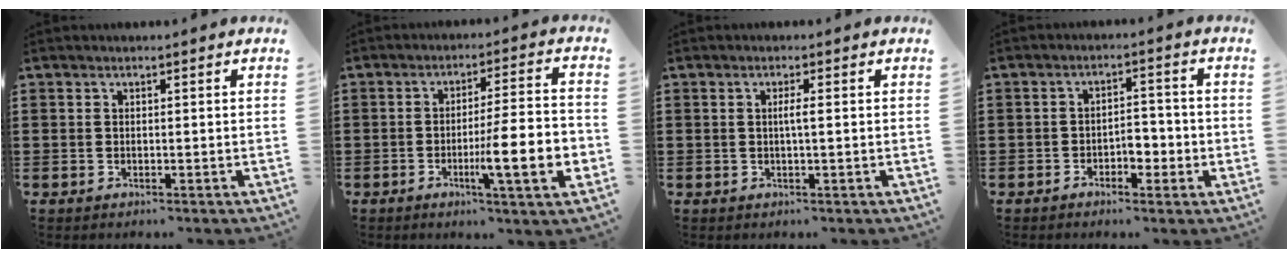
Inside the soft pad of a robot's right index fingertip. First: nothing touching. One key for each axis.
{"total": 11.1, "fx": -3.3, "fy": 1.3, "fz": 10.5, "tx": -0.169, "ty": -0.009, "tz": -0.058}
{"total": 1.7, "fx": 0.0, "fy": 0.0, "fz": 1.7, "tx": -0.033, "ty": -0.001, "tz": -0.002}
{"total": 3.3, "fx": -1.6, "fy": 1.8, "fz": 2.3, "tx": -0.034, "ty": 0.001, "tz": -0.034}